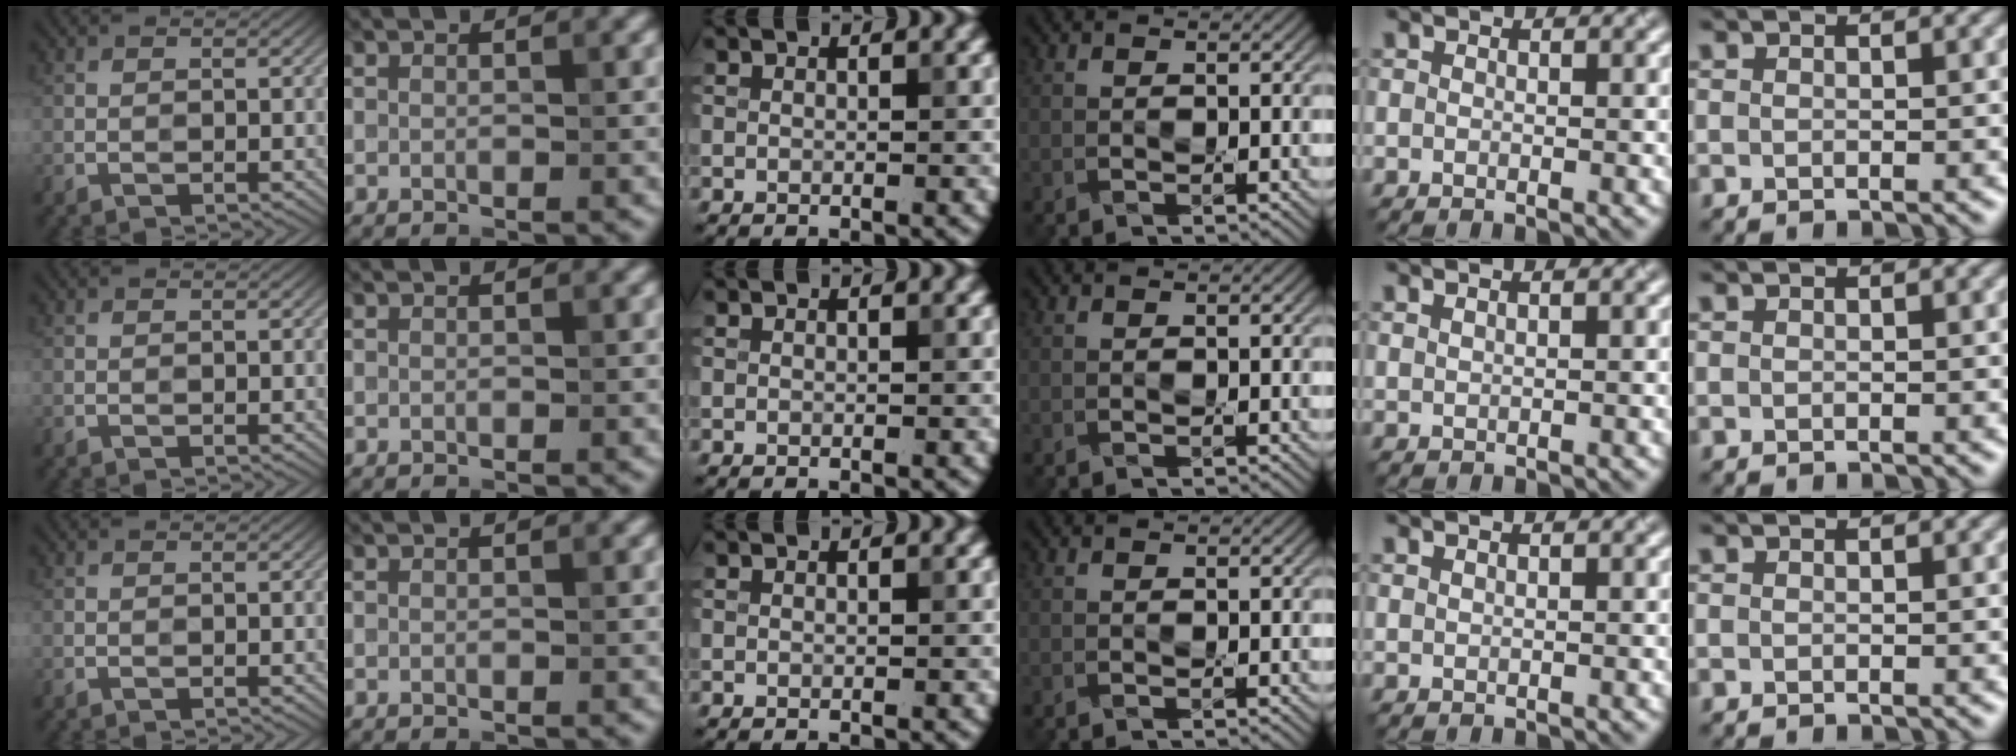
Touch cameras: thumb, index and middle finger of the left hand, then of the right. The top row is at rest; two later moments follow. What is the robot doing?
{"motion": "press", "object": "sticky note"}